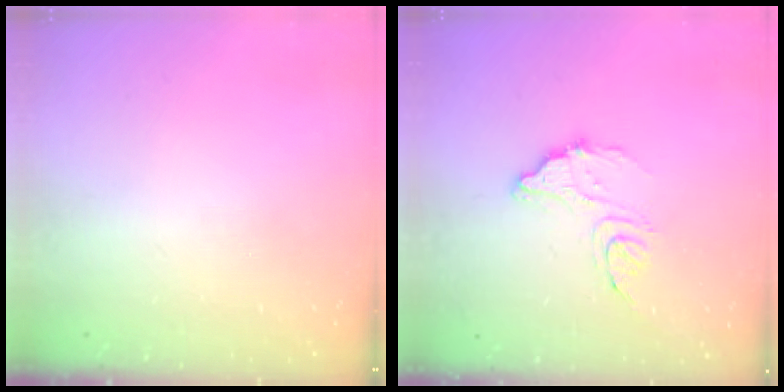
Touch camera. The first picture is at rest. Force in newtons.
{"total": 11.5, "press": 11.5, "slide": 0.8}